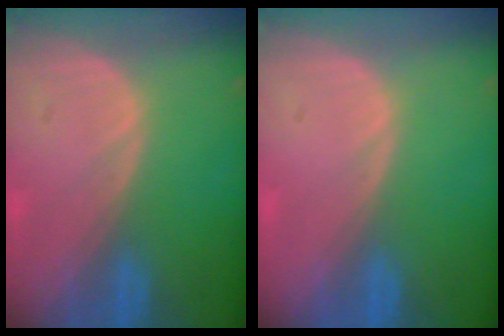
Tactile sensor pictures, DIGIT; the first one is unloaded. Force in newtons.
{"total": 0.0}